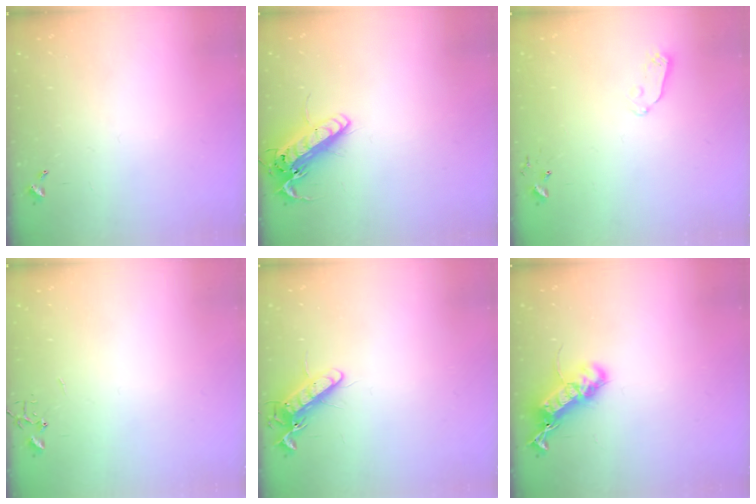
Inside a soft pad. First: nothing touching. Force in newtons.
{"total": 15.8, "press": 15.6, "slide": 2.7}
{"total": 4.9, "press": 4.9, "slide": 0.3}
{"total": 0.0}
{"total": 11.7, "press": 11.6, "slide": 1.7}
{"total": 18.4, "press": 18.4, "slide": 0.6}